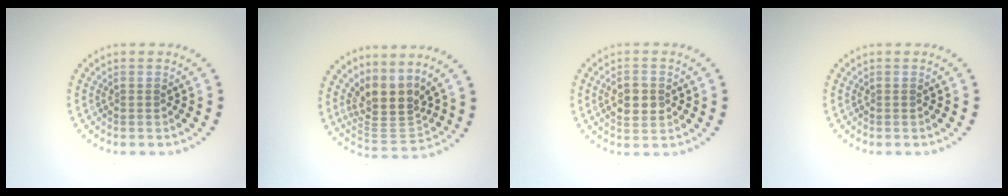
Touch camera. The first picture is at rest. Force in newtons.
{"total": 4.3, "press": 3.2, "slide": 2.9}
{"total": 2.6, "press": 2.6, "slide": 0.1}
{"total": 0.0}